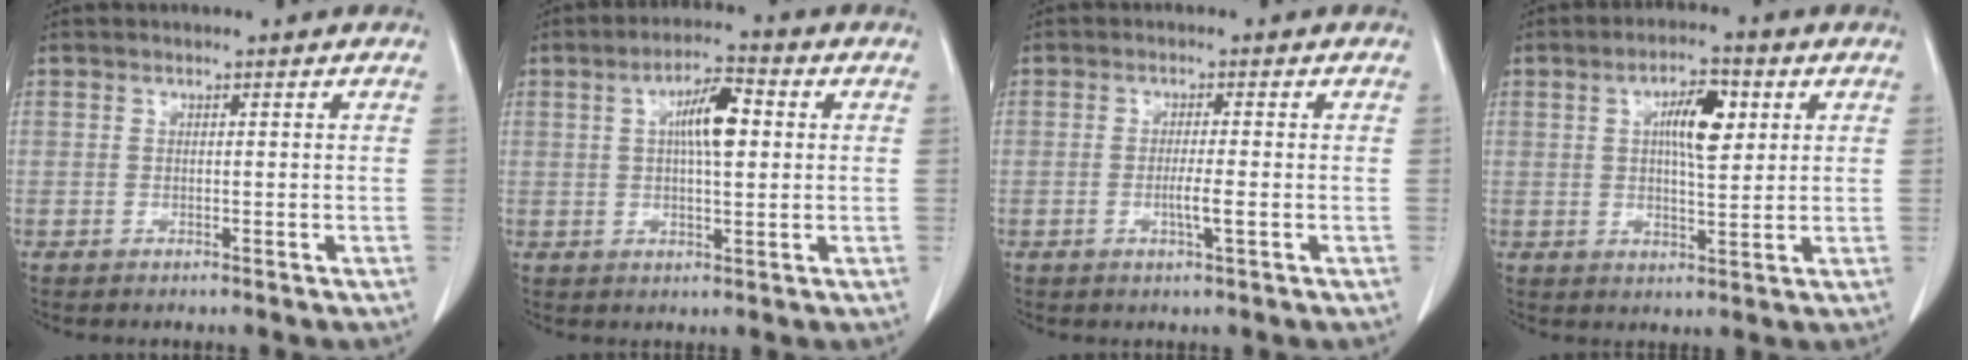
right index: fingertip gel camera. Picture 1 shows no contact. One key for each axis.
{"total": 7.0, "fx": 1.4, "fy": 1.8, "fz": 6.6, "tx": -0.116, "ty": 0.012, "tz": 0.023}
{"total": 2.8, "fx": -0.7, "fy": -0.1, "fz": 2.7, "tx": -0.051, "ty": -0.005, "tz": -0.012}
{"total": 7.0, "fx": 2.1, "fy": 2.2, "fz": 6.3, "tx": -0.106, "ty": 0.008, "tz": 0.035}